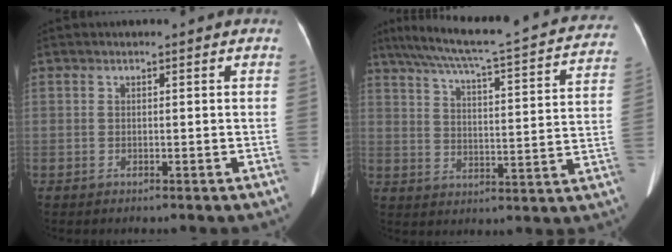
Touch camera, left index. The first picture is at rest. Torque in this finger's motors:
{"motor_torque": [-0.40, -1.03, -0.04, 0.04]}